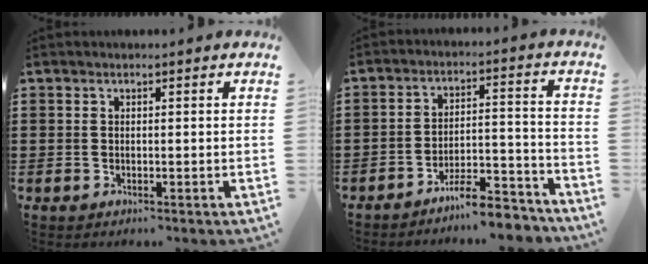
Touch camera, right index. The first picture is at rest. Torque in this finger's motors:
{"motor_torque": [0.85, 1.08, -0.32, -0.21]}